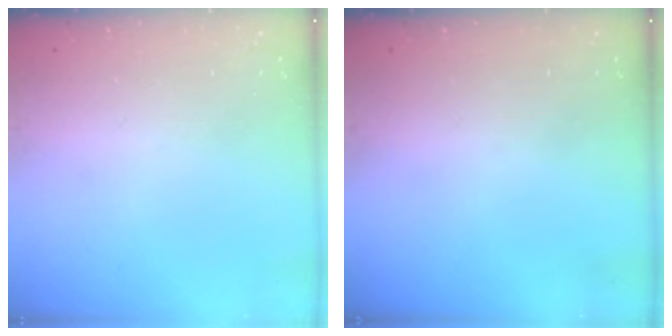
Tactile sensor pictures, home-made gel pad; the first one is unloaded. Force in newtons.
{"total": 0.0}